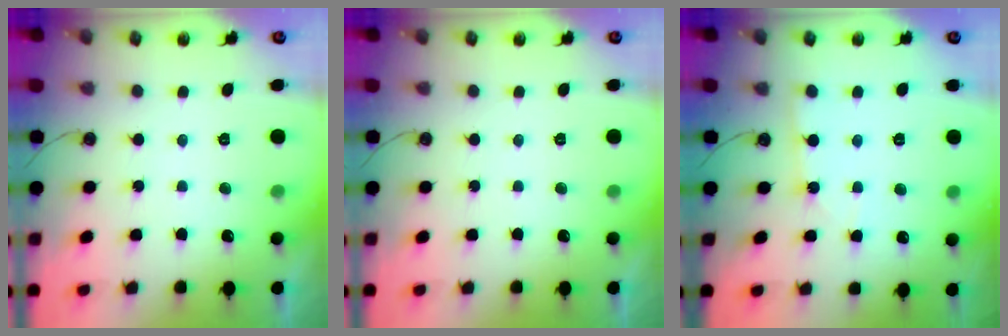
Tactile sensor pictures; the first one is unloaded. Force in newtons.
{"total": 0.0}
{"total": 2.4, "press": 2.4, "slide": 0.2}